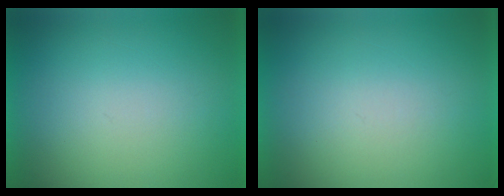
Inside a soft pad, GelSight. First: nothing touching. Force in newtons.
{"total": 1.2}